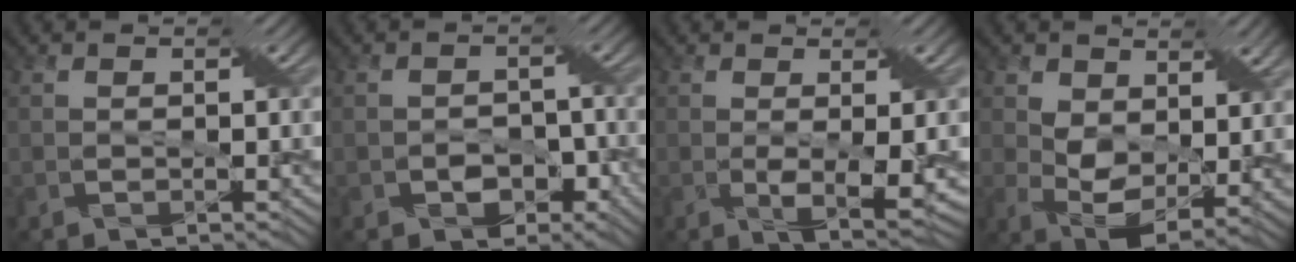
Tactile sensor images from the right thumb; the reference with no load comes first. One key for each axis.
{"total": 3.8, "fx": -2.2, "fy": 2.8, "fz": 1.6, "tx": -0.014, "ty": 0.004, "tz": -0.033}
{"total": 3.8, "fx": 0.1, "fy": 0.6, "fz": 3.7, "tx": -0.065, "ty": -0.010, "tz": 0.009}
{"total": 6.3, "fx": 2.6, "fy": 3.9, "fz": 4.2, "tx": -0.093, "ty": -0.013, "tz": 0.047}